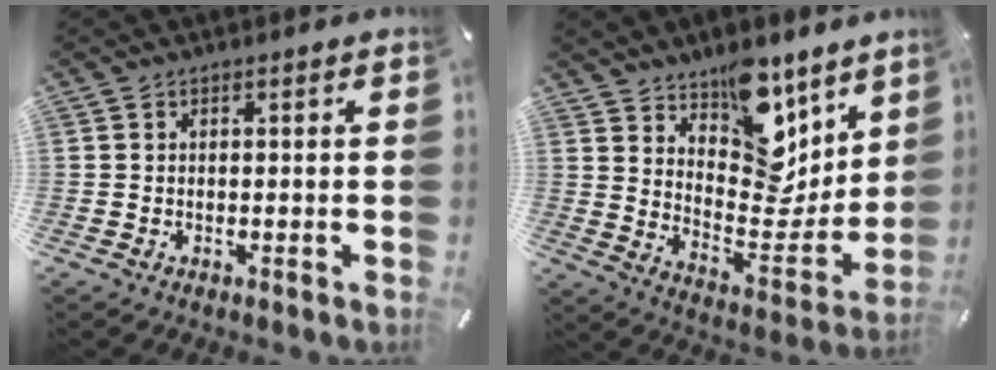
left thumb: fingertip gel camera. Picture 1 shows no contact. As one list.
[{"total": 14.6, "force": [11.5, 7.4, 5.0], "torque": [-0.046, -0.120, 0.207]}]